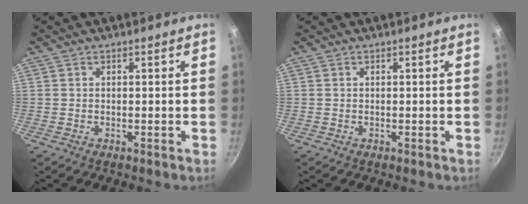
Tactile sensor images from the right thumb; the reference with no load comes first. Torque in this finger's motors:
{"motor_torque": [-0.29, 0.10, 0.11, 0.11, 0.00]}